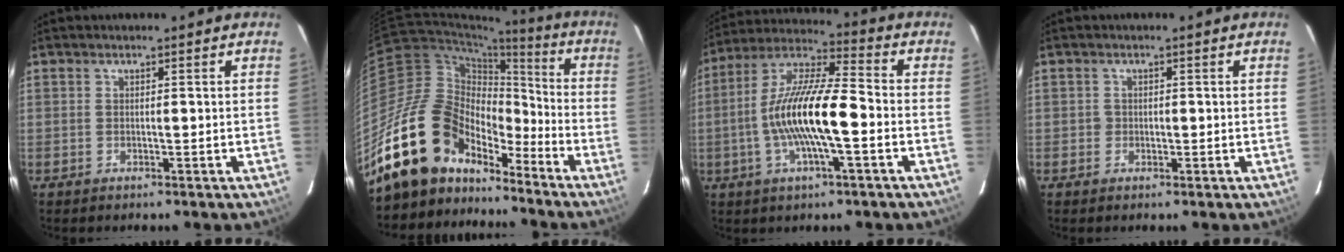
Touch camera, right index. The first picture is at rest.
{"total": 20.4, "force": [-14.8, 11.2, 8.4], "torque": [-0.165, 0.020, -0.254]}
{"total": 15.4, "force": [-3.2, 3.3, 14.7], "torque": [-0.284, 0.004, -0.065]}
{"total": 1.3, "force": [-0.3, 1.3, 0.0], "torque": [0.001, 0.002, -0.004]}